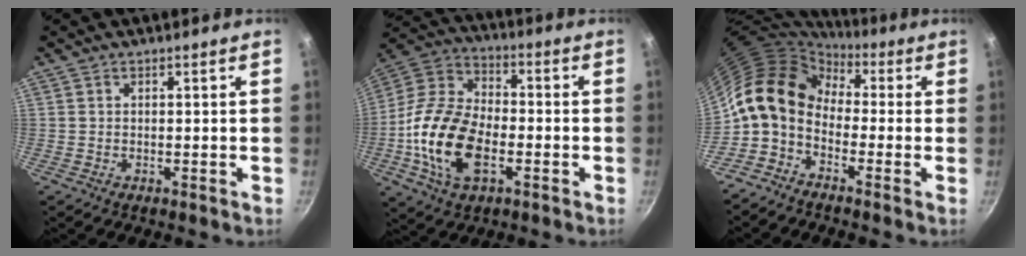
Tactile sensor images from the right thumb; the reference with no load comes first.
{"total": 18.8, "force": [-4.5, 11.0, 14.5], "torque": [-0.271, 0.030, -0.099]}
{"total": 11.8, "force": [0.0, 8.6, 8.1], "torque": [-0.125, 0.032, -0.025]}